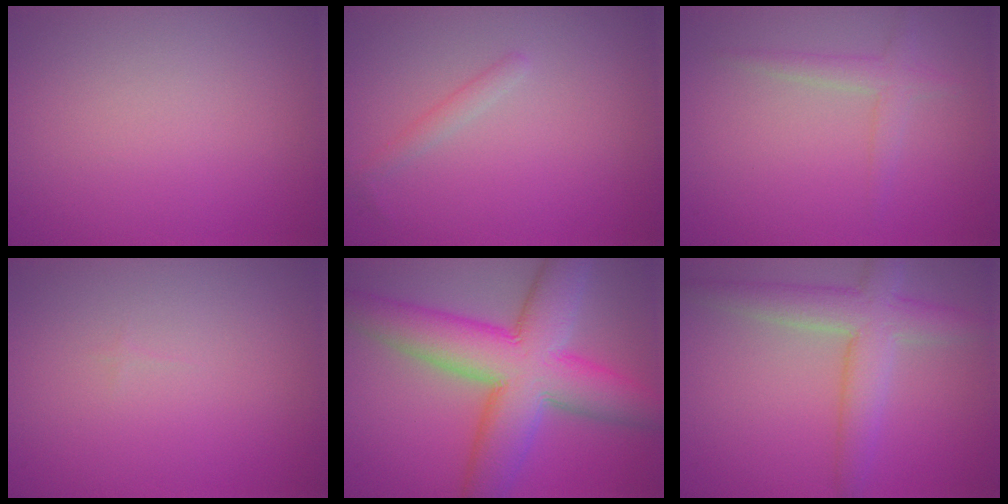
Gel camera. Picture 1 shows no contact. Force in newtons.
{"total": 1.1, "press": 1.1, "slide": 0.1}
{"total": 1.8, "press": 1.8, "slide": 0.0}
{"total": 0.0}
{"total": 11.4, "press": 11.4, "slide": 0.2}
{"total": 5.1, "press": 5.1, "slide": 0.3}